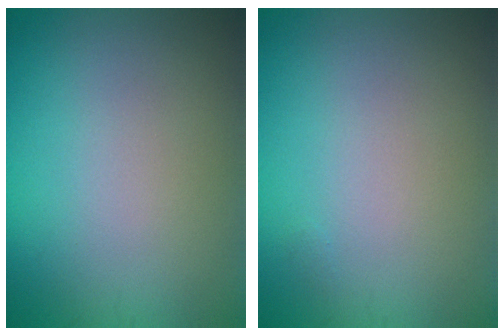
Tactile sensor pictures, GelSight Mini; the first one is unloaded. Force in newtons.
{"total": 0.0}